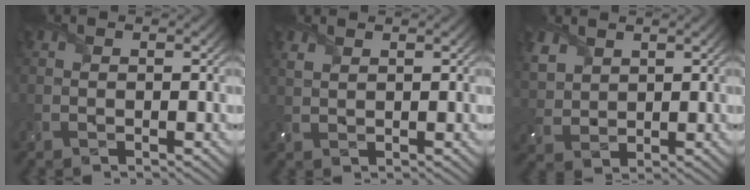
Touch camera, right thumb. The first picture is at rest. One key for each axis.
{"total": 1.4, "fx": 1.1, "fy": 0.5, "fz": 0.6, "tx": -0.025, "ty": 0.000, "tz": 0.027}
{"total": 4.3, "fx": 2.6, "fy": 2.9, "fz": 1.8, "tx": -0.062, "ty": -0.001, "tz": 0.059}